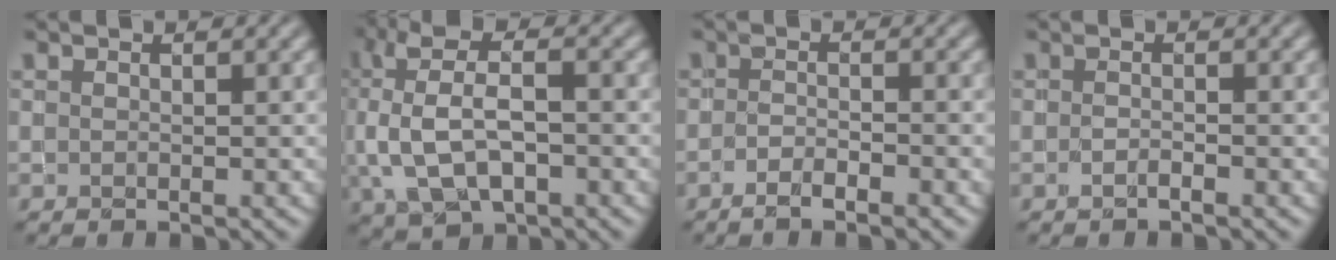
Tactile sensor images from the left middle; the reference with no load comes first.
{"total": 7.4, "force": [0.3, 4.3, 6.1], "torque": [-0.123, 0.011, 0.001]}
{"total": 2.8, "force": [-1.8, 0.6, 2.0], "torque": [-0.037, 0.004, -0.033]}
{"total": 0.7, "force": [-0.5, 0.2, 0.4], "torque": [-0.008, 0.000, -0.009]}